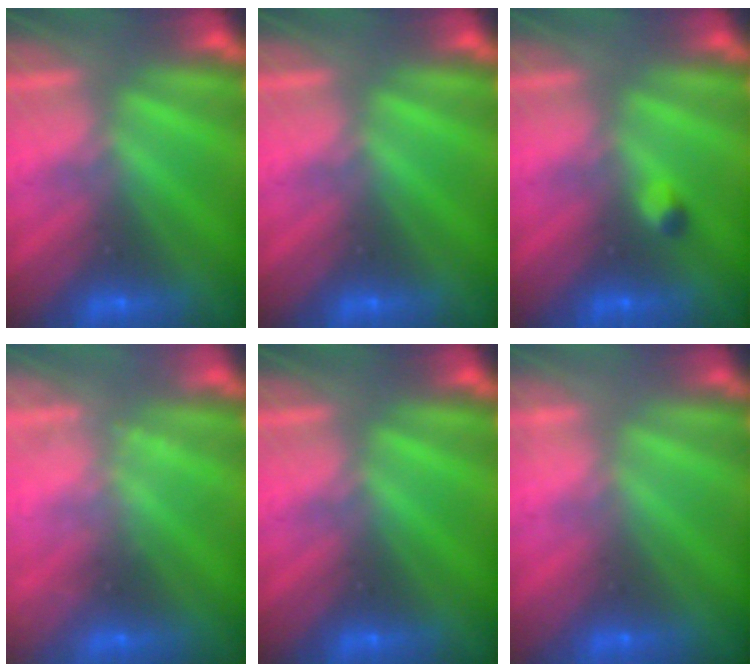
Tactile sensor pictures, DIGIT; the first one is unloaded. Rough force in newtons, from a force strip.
{"total": 0.0}
{"total": 2.4}
{"total": 2.4}
{"total": 0.0}
{"total": 3.8}